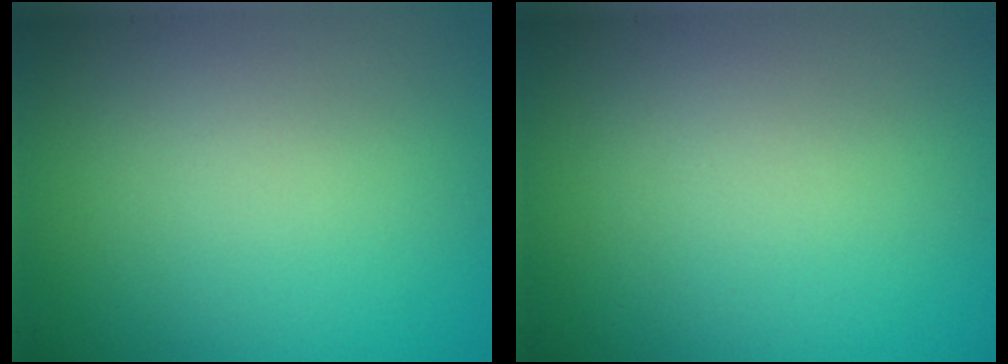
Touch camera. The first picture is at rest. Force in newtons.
{"total": 0.0}